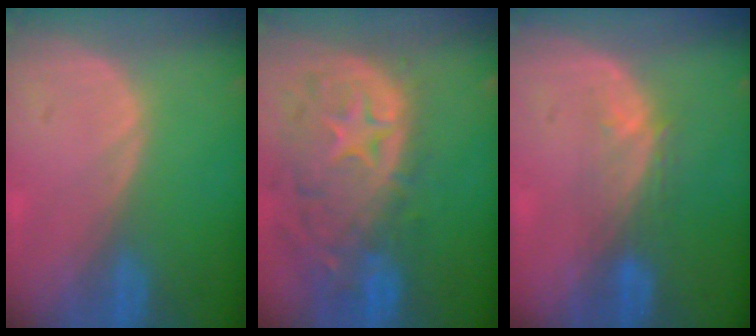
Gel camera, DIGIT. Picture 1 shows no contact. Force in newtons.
{"total": 13.7, "press": 11.3, "slide": 7.8}
{"total": 3.8, "press": 3.4, "slide": 1.6}